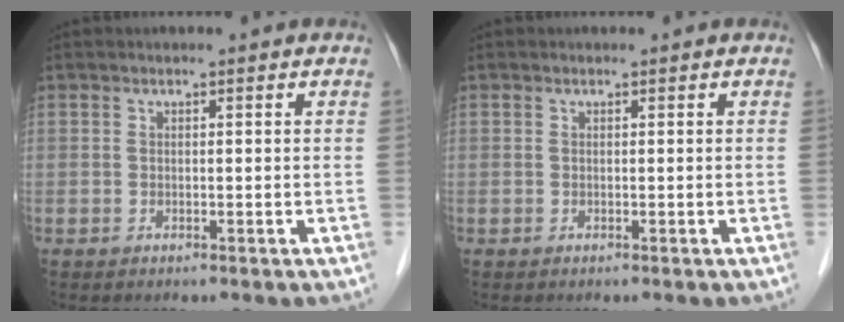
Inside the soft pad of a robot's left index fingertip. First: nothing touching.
{"total": 0.0}